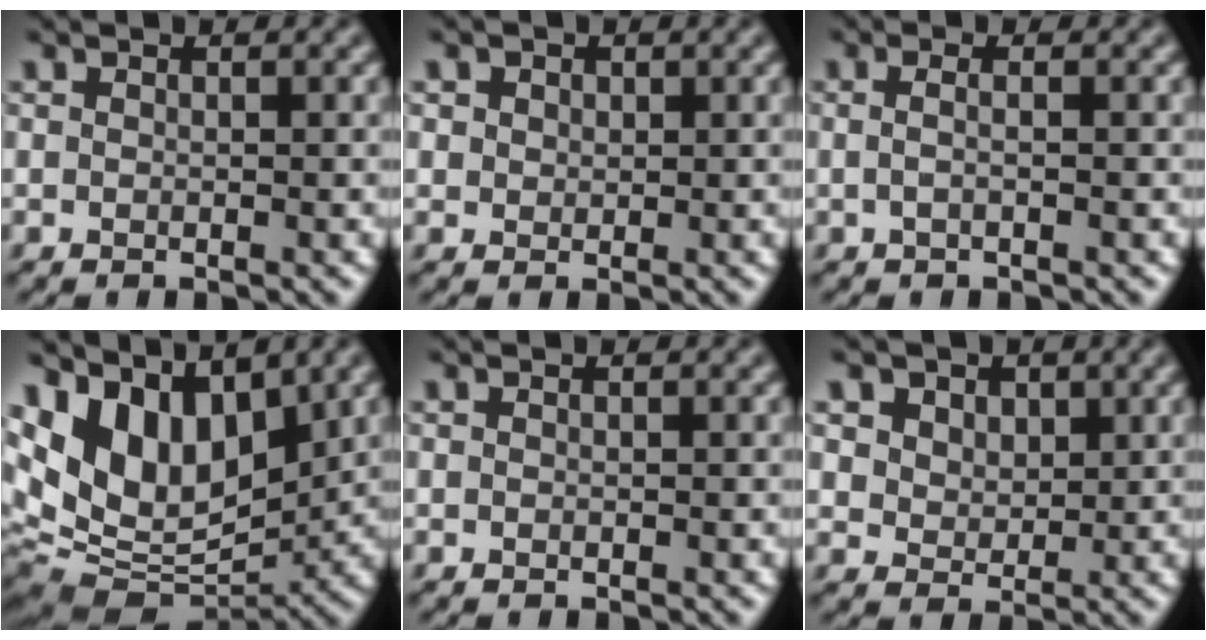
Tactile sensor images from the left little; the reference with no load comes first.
{"total": 2.8, "force": [1.5, 2.0, 1.2], "torque": [-0.037, 0.007, 0.023]}
{"total": 1.7, "force": [0.2, 0.6, 1.6], "torque": [-0.019, 0.002, -0.010]}
{"total": 11.1, "force": [3.9, 6.8, 7.8], "torque": [-0.142, 0.017, 0.077]}
{"total": 0.0}
{"total": 5.1, "force": [2.8, 3.8, 2.2], "torque": [-0.058, -0.003, 0.045]}